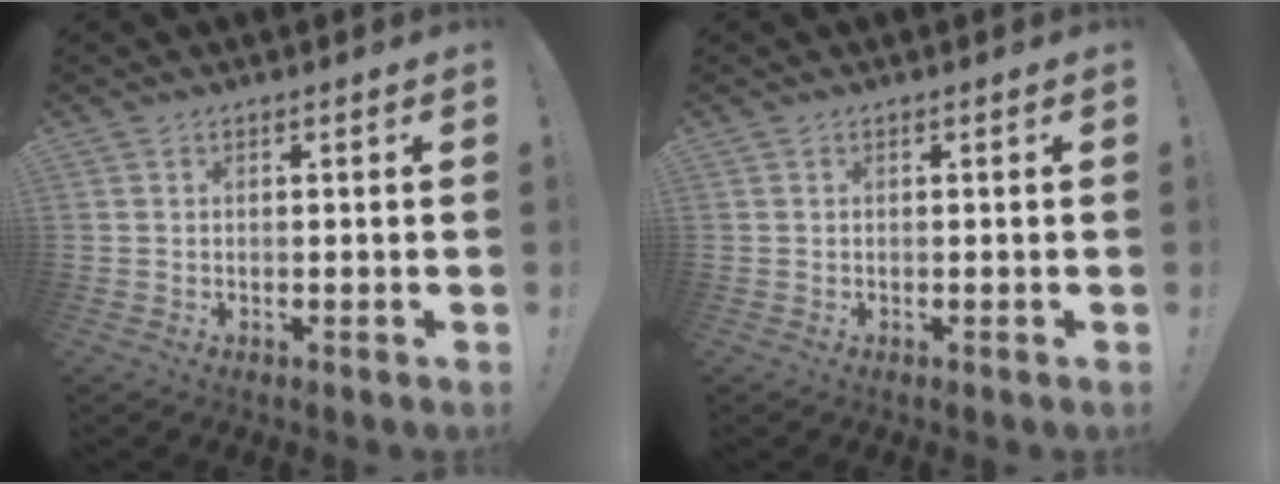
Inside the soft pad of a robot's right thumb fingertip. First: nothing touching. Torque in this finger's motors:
{"motor_torque": [0.04, -0.18, 0.15, -0.03, 0.00]}